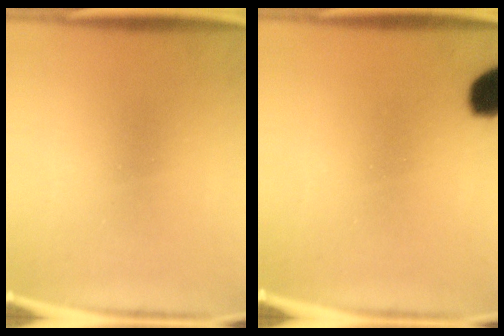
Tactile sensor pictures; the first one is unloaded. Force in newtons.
{"total": 7.6}